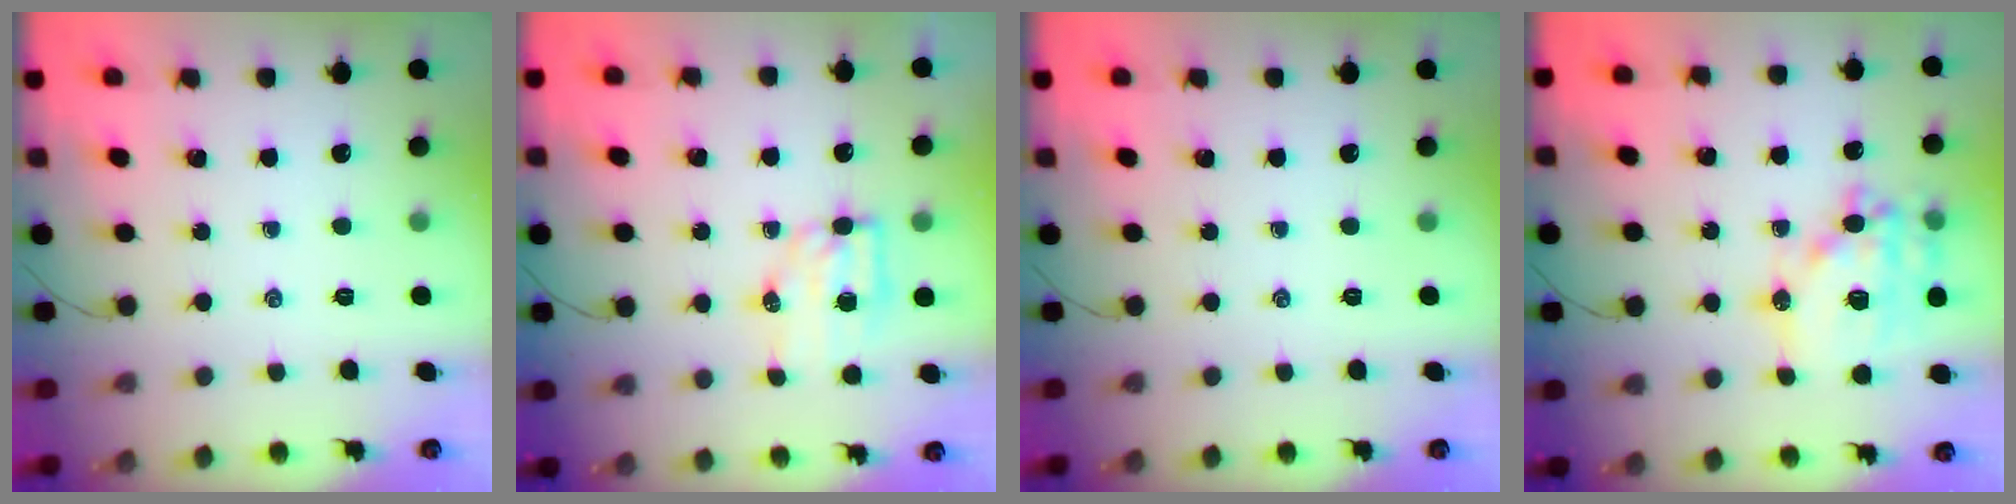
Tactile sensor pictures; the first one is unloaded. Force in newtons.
{"total": 7.1, "press": 7.0, "slide": 0.9}
{"total": 0.0}
{"total": 17.9, "press": 17.6, "slide": 3.4}